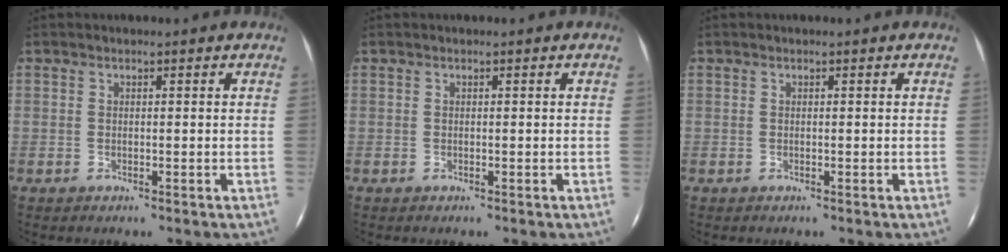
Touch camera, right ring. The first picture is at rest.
{"total": 0.0}
{"total": 0.0}